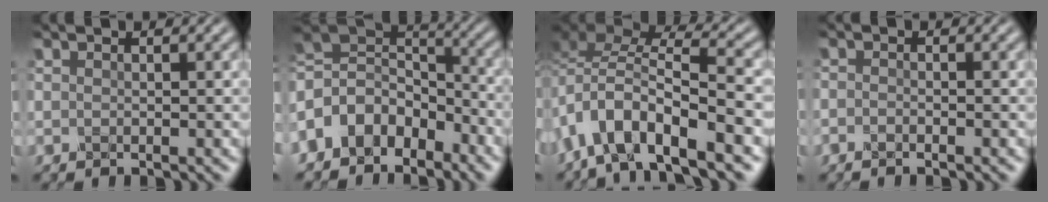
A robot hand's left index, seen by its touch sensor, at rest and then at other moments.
{"total": 7.4, "force": [-3.8, 5.1, 3.7], "torque": [-0.060, 0.011, -0.087]}
{"total": 10.0, "force": [-5.3, 4.1, 7.4], "torque": [-0.133, 0.011, -0.107]}
{"total": 0.9, "force": [-0.7, 0.3, 0.5], "torque": [-0.009, -0.001, -0.015]}